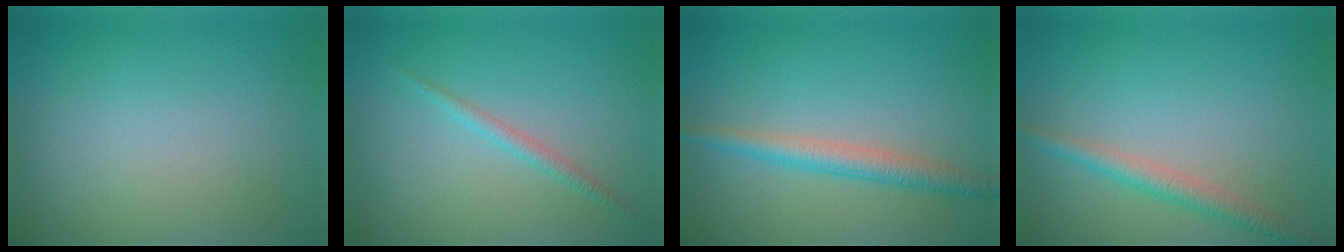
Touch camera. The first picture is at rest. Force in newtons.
{"total": 1.3, "press": 1.3, "slide": 0.0}
{"total": 2.9, "press": 2.9, "slide": 0.1}
{"total": 2.5, "press": 2.5, "slide": 0.1}